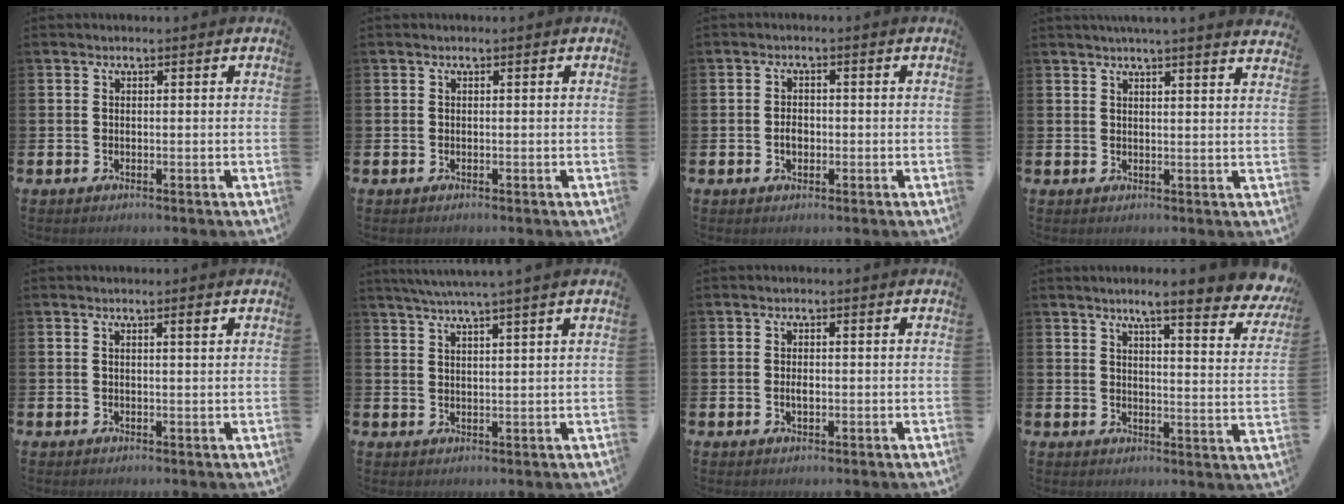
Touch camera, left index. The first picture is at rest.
{"total": 0.0}
{"total": 2.0, "force": [-0.5, 1.4, 1.3], "torque": [-0.016, 0.002, -0.013]}
{"total": 3.2, "force": [3.1, -0.8, 0.4], "torque": [-0.011, -0.019, 0.056]}
{"total": 1.3, "force": [0.6, 0.1, 1.2], "torque": [-0.013, -0.003, 0.007]}
{"total": 4.0, "force": [3.6, -1.1, 1.5], "torque": [-0.041, -0.010, 0.065]}
{"total": 1.3, "force": [-0.2, 0.7, 1.1], "torque": [-0.020, 0.004, -0.006]}
{"total": 6.9, "force": [5.9, 0.6, 3.6], "torque": [-0.059, -0.041, 0.092]}